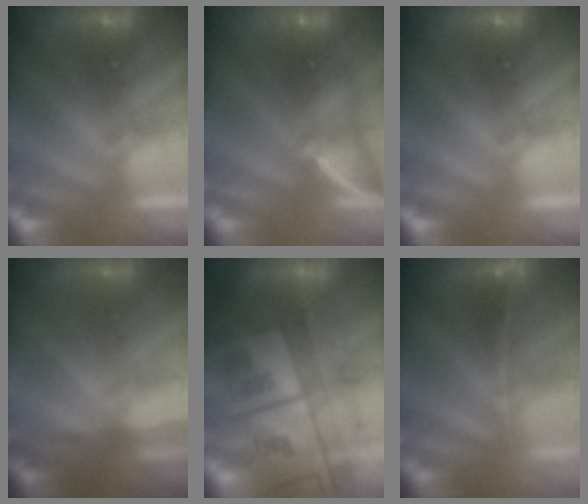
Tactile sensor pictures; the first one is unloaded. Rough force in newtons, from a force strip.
{"total": 9.1}
{"total": 0.0}
{"total": 1.3}
{"total": 7.8}
{"total": 1.2}